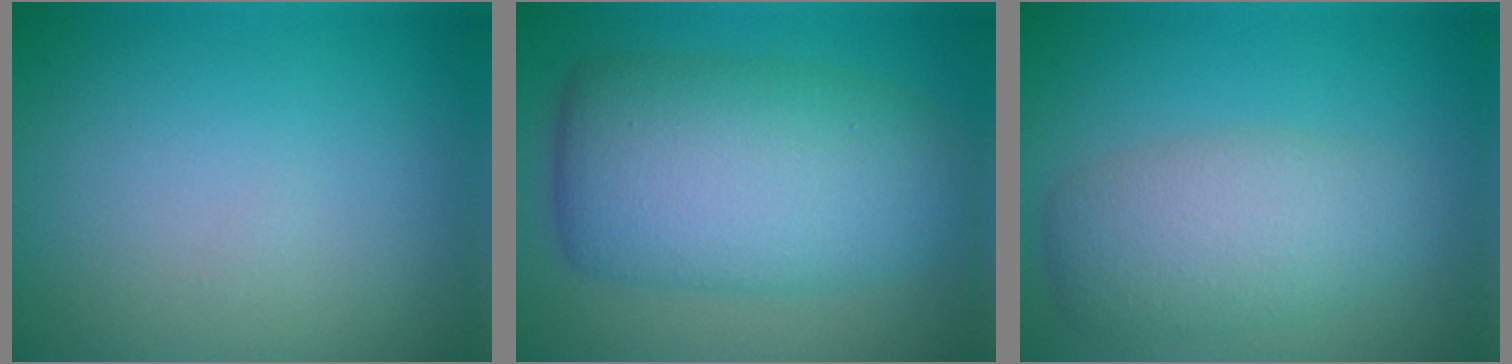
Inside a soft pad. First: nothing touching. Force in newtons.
{"total": 10.0, "press": 10.0, "slide": 0.1}
{"total": 4.7, "press": 4.7, "slide": 0.2}